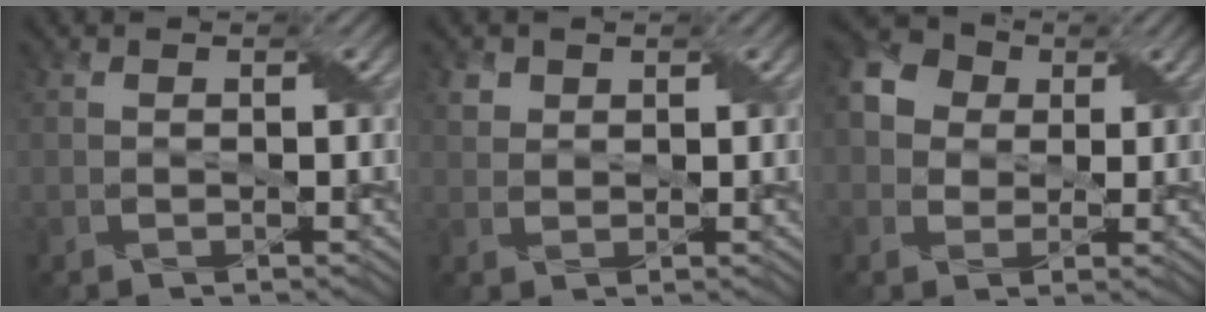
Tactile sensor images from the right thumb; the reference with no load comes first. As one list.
[{"total": 1.7, "force": [1.1, 1.3, 0.3], "torque": [-0.016, -0.001, 0.026]}, {"total": 7.3, "force": [1.7, 6.2, 3.3], "torque": [-0.103, 0.025, 0.015]}]